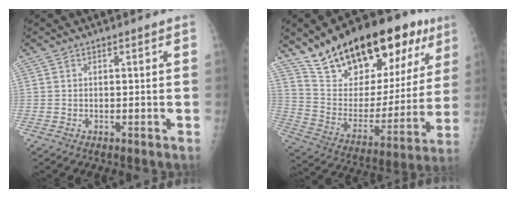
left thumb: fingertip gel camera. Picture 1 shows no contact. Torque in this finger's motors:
{"motor_torque": [0.99, 0.98, 1.48, -1.30, 0.18]}